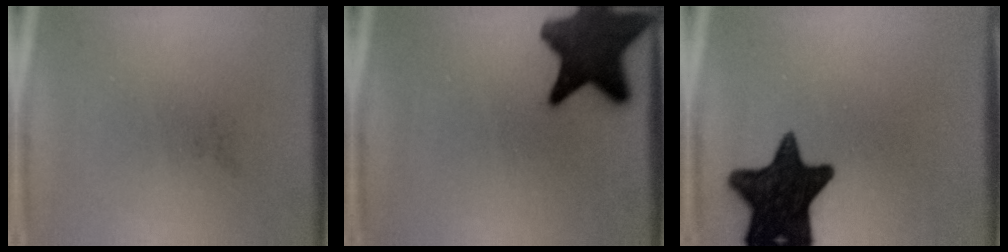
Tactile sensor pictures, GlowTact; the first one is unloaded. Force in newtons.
{"total": 14.0}
{"total": 16.2}